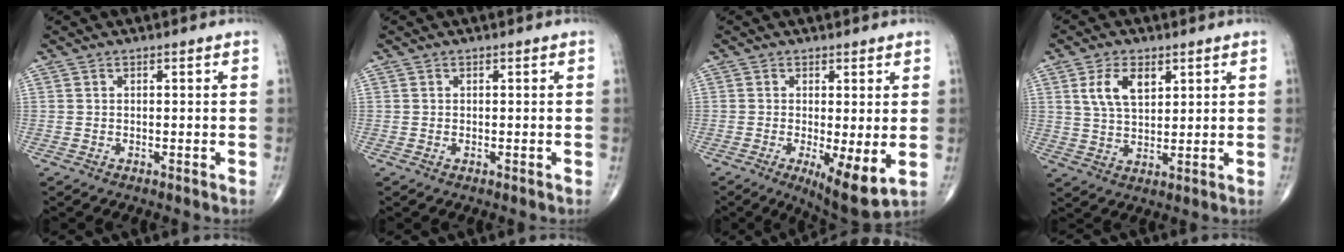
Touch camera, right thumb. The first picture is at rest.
{"total": 0.0}
{"total": 8.5, "force": [-1.5, 2.4, 8.0], "torque": [-0.129, -0.027, -0.020]}
{"total": 7.3, "force": [3.0, 4.1, 5.3], "torque": [-0.089, -0.011, 0.062]}